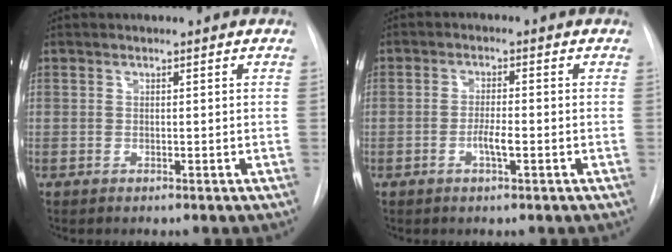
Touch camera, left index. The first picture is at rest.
{"total": 3.0, "force": [-1.5, 0.3, 2.6], "torque": [-0.049, -0.004, -0.025]}